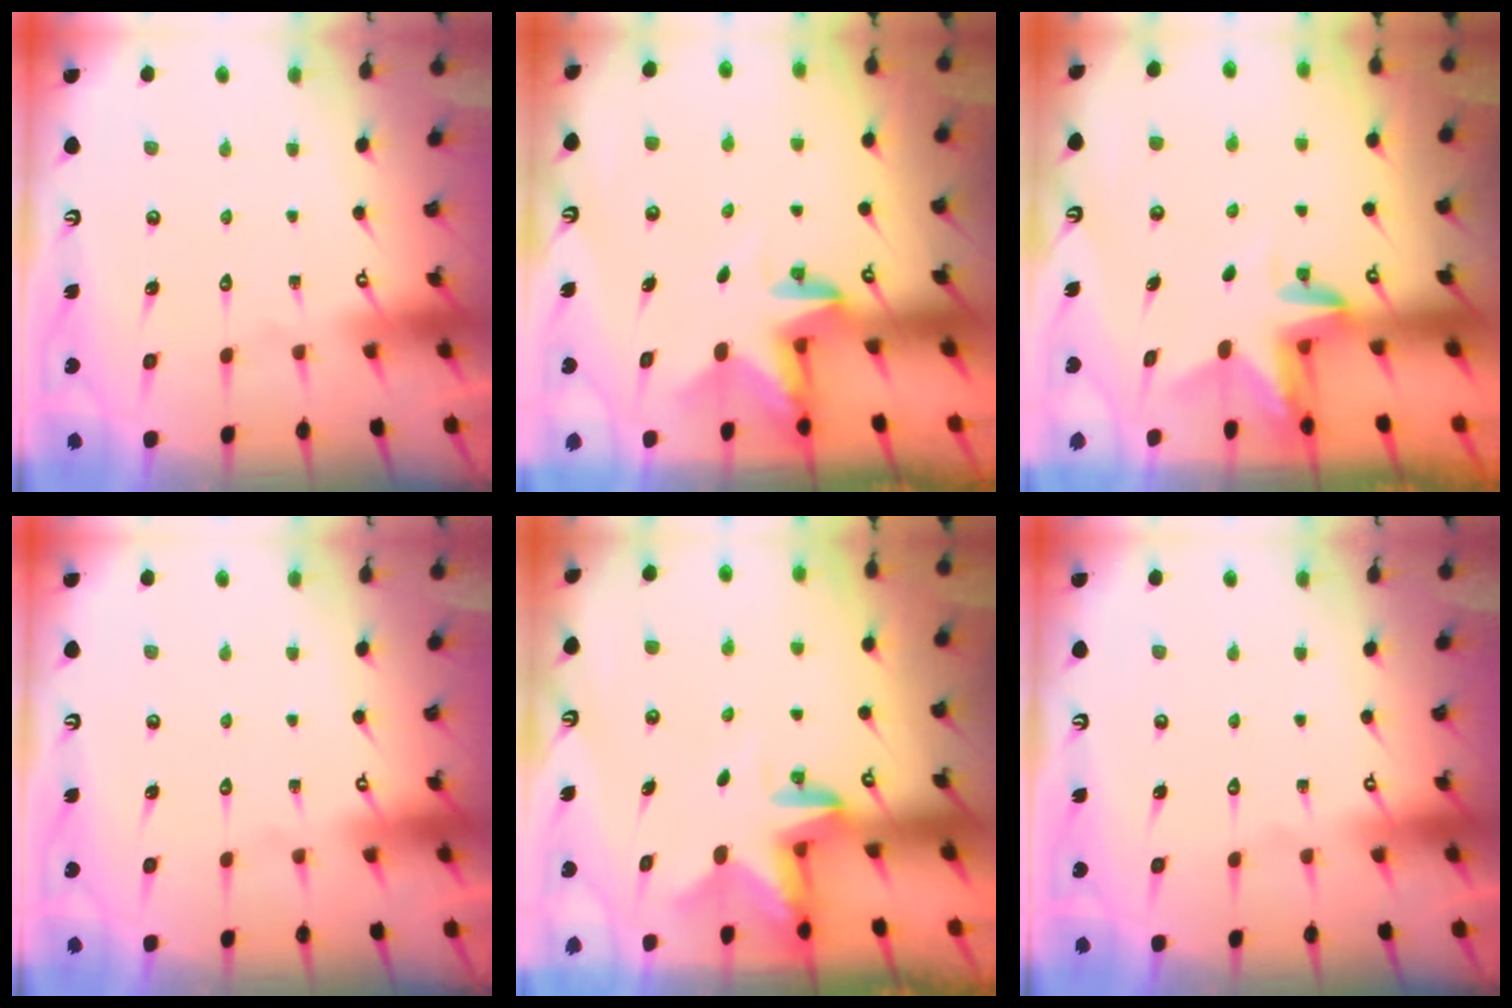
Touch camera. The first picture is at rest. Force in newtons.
{"total": 2.8, "press": 2.8, "slide": 0.2}
{"total": 2.9, "press": 2.9, "slide": 0.2}
{"total": 0.0}
{"total": 2.7, "press": 2.6, "slide": 0.5}
{"total": 0.0}